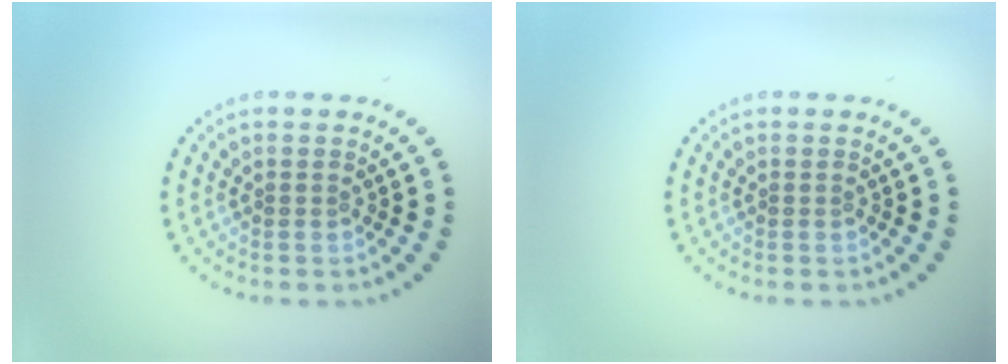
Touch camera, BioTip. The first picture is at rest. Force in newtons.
{"total": 0.0}